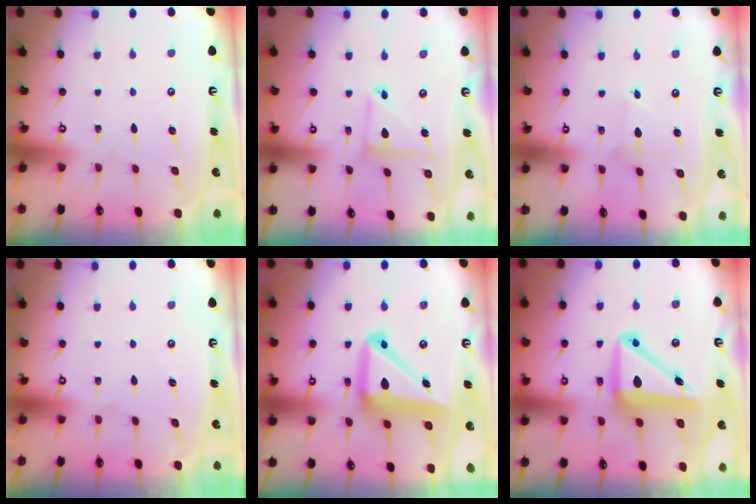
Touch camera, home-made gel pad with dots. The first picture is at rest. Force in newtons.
{"total": 6.6, "press": 6.6, "slide": 0.5}
{"total": 2.7, "press": 2.7, "slide": 0.3}
{"total": 0.0}
{"total": 16.1, "press": 16.0, "slide": 2.1}
{"total": 12.1, "press": 11.8, "slide": 2.6}